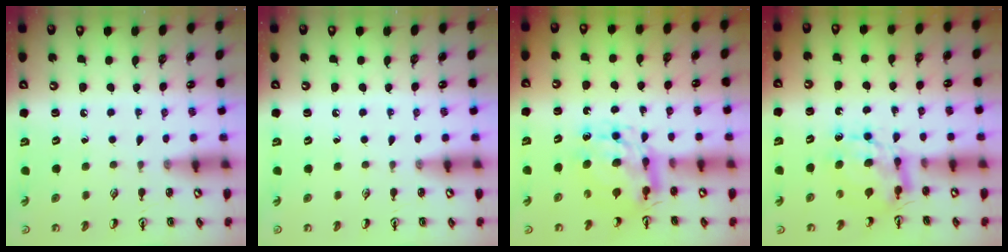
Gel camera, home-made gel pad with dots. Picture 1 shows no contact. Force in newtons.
{"total": 0.0}
{"total": 9.0, "press": 8.9, "slide": 0.7}
{"total": 7.3, "press": 7.3, "slide": 0.6}